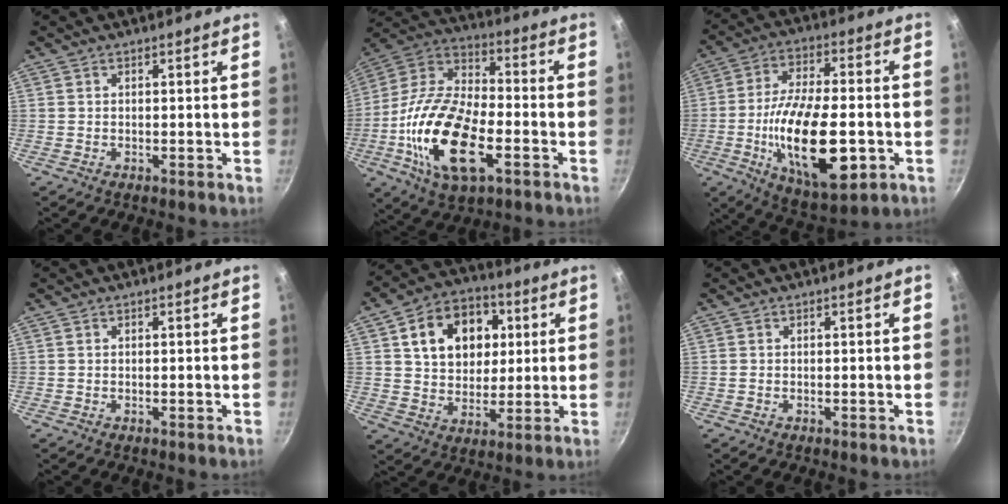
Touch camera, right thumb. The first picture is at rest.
{"total": 22.9, "force": [-6.8, 11.3, 18.8], "torque": [-0.356, 0.025, -0.138]}
{"total": 21.5, "force": [-4.9, 9.1, 18.8], "torque": [-0.320, 0.011, -0.077]}
{"total": 0.0}
{"total": 15.9, "force": [4.2, 12.1, 9.5], "torque": [-0.115, 0.007, 0.064]}
{"total": 0.0}